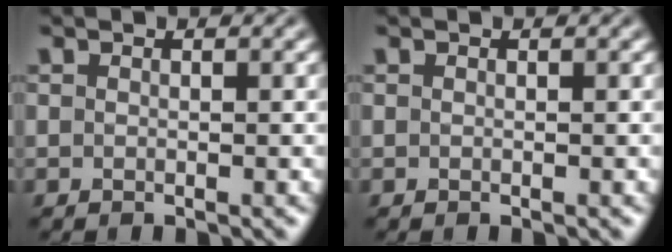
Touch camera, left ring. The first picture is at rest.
{"total": 0.0}